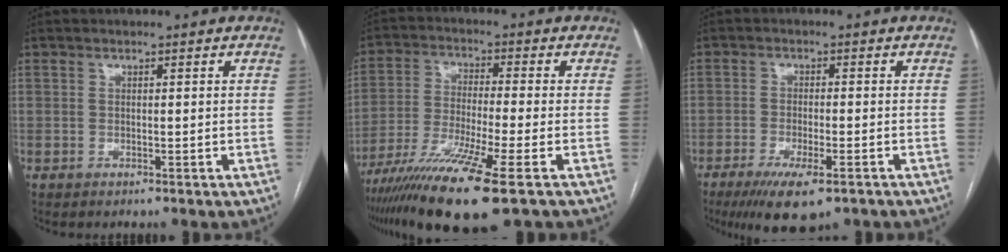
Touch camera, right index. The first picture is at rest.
{"total": 13.8, "force": [-8.6, -0.6, 10.8], "torque": [-0.219, -0.038, -0.155]}
{"total": 8.8, "force": [-5.7, 1.9, 6.4], "torque": [-0.106, -0.019, -0.087]}